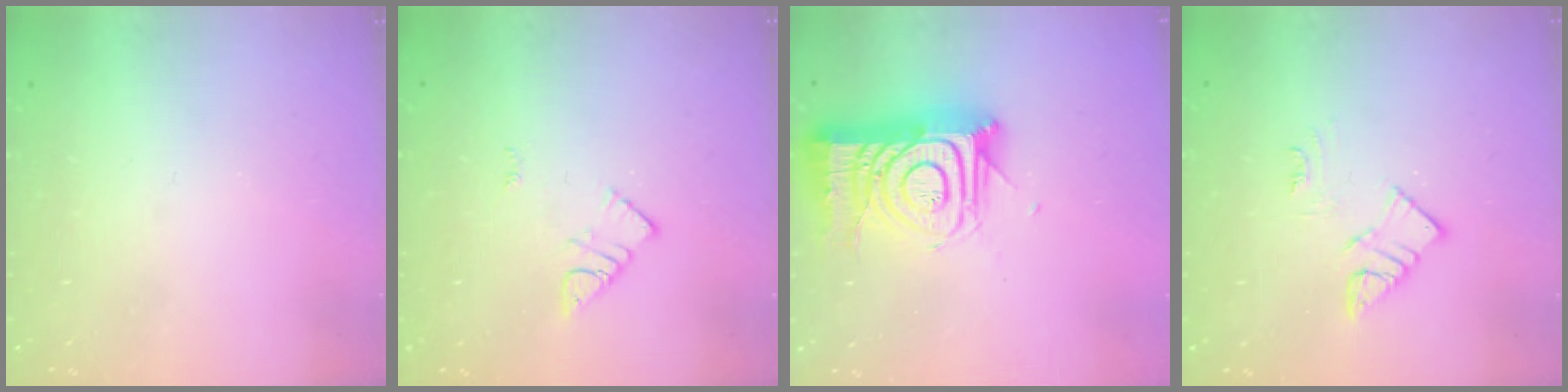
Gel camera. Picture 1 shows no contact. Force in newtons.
{"total": 3.0, "press": 3.0, "slide": 0.2}
{"total": 16.7, "press": 16.6, "slide": 1.4}
{"total": 6.9, "press": 6.8, "slide": 0.3}